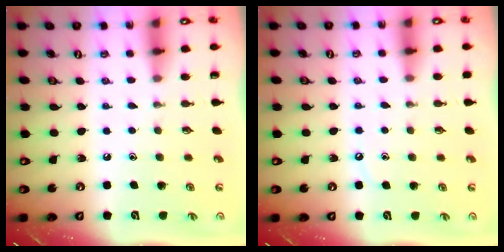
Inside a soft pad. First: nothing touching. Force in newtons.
{"total": 3.4, "press": 3.3, "slide": 0.5}